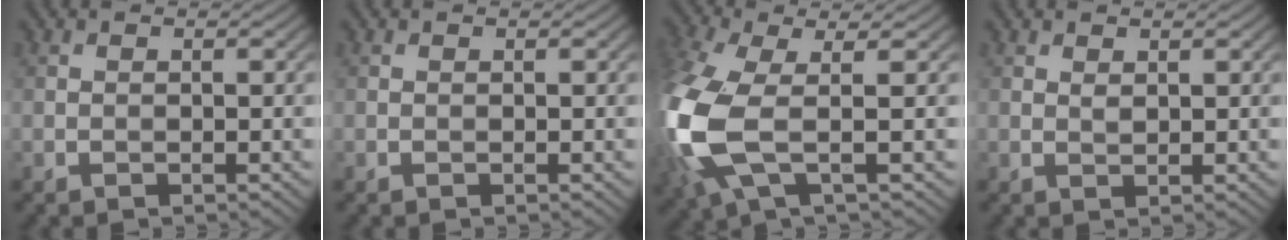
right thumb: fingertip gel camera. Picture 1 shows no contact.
{"total": 0.0}
{"total": 11.8, "force": [-1.6, 4.9, 10.6], "torque": [-0.280, -0.020, -0.034]}
{"total": 0.9, "force": [0.6, 0.4, 0.6], "torque": [-0.017, -0.003, 0.013]}